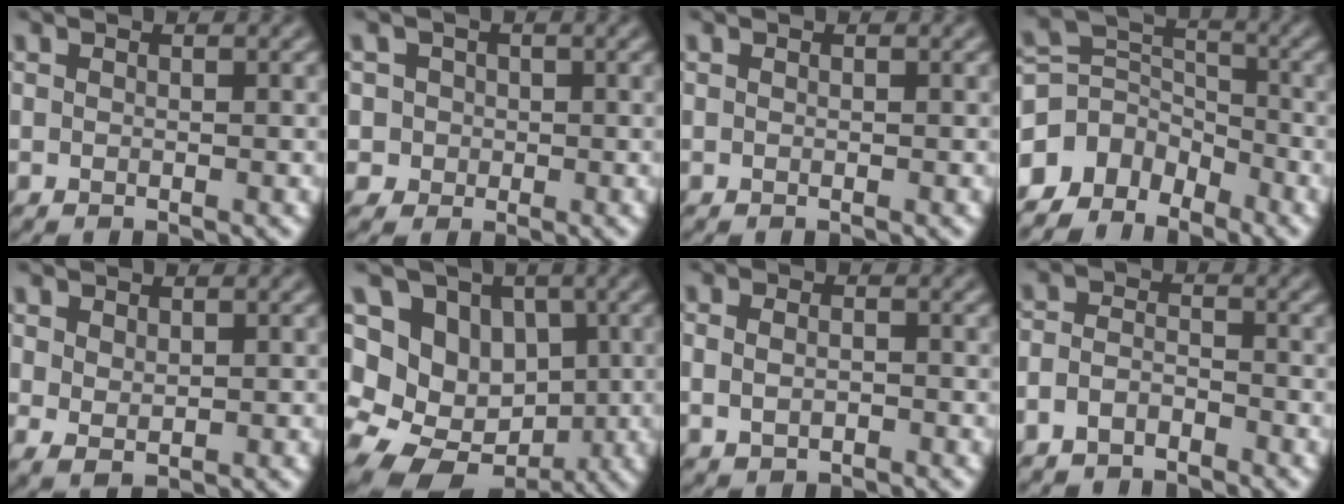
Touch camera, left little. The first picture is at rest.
{"total": 3.8, "force": [0.9, 3.5, 1.0], "torque": [-0.011, 0.024, 0.004]}
{"total": 0.0}
{"total": 5.6, "force": [-4.1, 3.5, 1.5], "torque": [-0.022, 0.010, -0.087]}
{"total": 1.5, "force": [0.6, 0.9, 1.0], "torque": [-0.024, -0.003, 0.017]}
{"total": 11.6, "force": [0.5, 9.7, 6.4], "torque": [-0.084, 0.018, -0.025]}
{"total": 2.0, "force": [-0.3, 1.4, 1.4], "torque": [-0.024, 0.002, -0.002]}
{"total": 2.2, "force": [-1.8, 1.1, 0.7], "torque": [-0.016, 0.005, -0.044]}